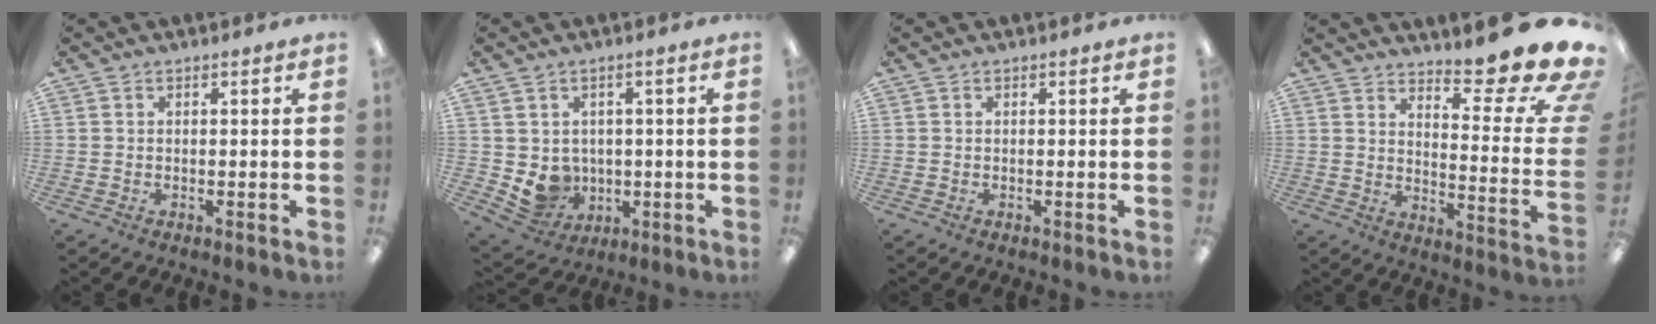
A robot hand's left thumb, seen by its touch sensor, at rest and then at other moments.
{"total": 6.3, "force": [0.5, 6.1, 1.5], "torque": [-0.034, -0.007, 0.020]}
{"total": 0.0}
{"total": 13.9, "force": [10.8, 2.8, 8.2], "torque": [-0.101, -0.110, 0.174]}